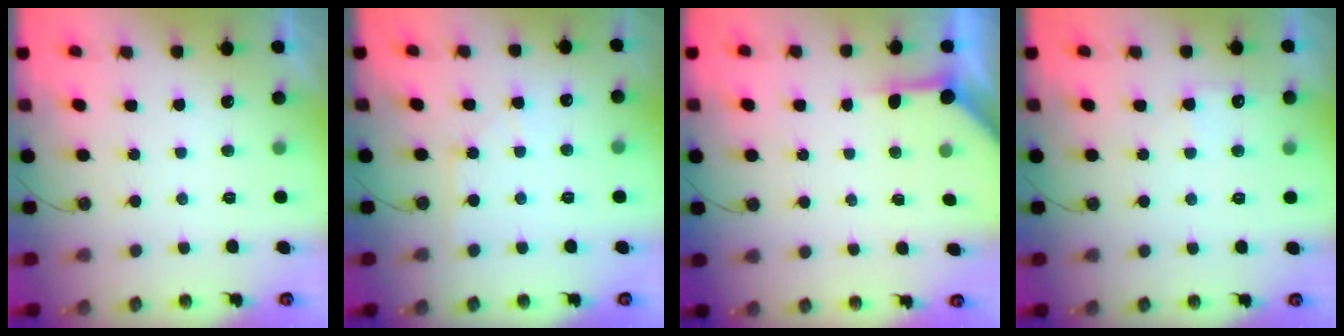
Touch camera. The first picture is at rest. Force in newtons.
{"total": 5.1, "press": 5.0, "slide": 0.8}
{"total": 3.8, "press": 3.8, "slide": 0.5}
{"total": 5.0, "press": 5.0, "slide": 0.6}